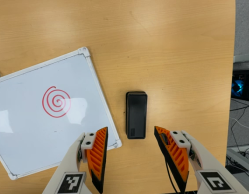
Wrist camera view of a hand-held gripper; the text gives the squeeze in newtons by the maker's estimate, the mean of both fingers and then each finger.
{"total": 0.0}